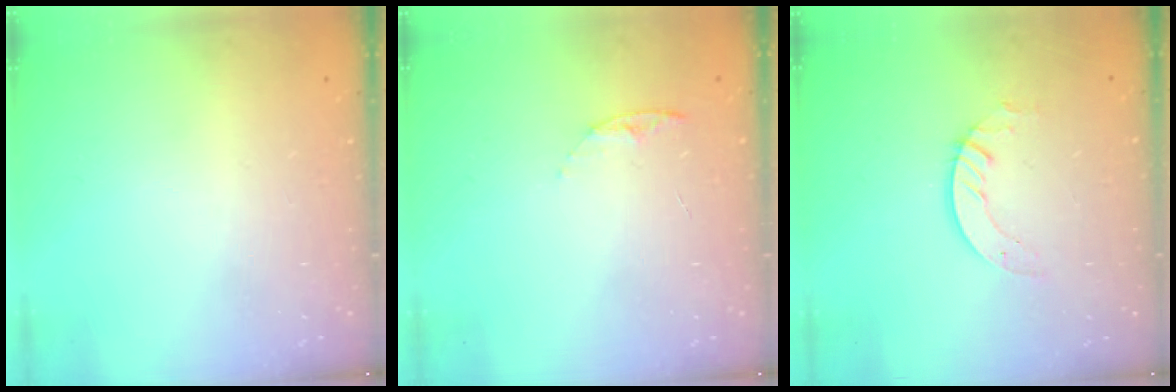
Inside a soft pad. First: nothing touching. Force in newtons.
{"total": 4.9, "press": 4.9, "slide": 0.6}
{"total": 3.6, "press": 3.6, "slide": 0.4}